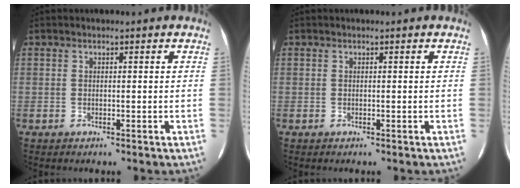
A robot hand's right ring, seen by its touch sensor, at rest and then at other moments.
{"total": 0.0}